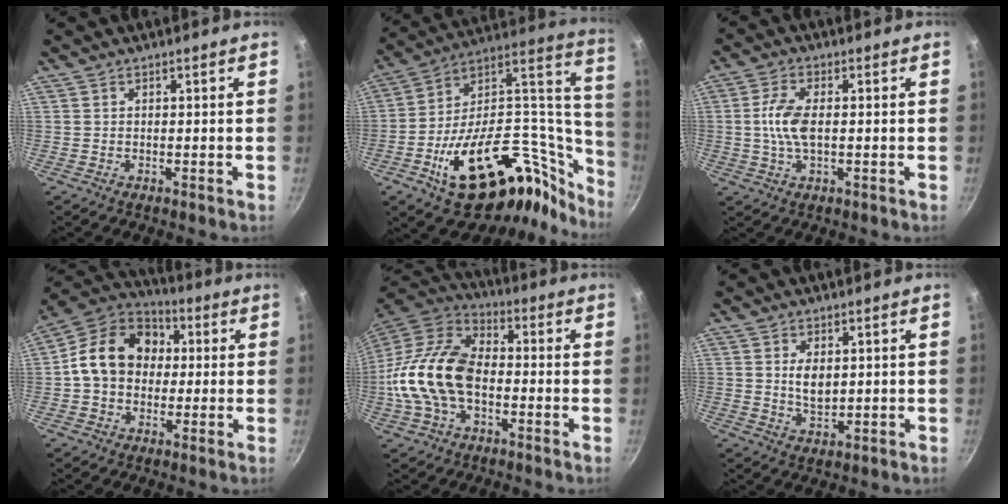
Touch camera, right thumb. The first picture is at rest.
{"total": 38.1, "force": [-16.1, 20.6, 27.7], "torque": [-0.353, 0.113, -0.235]}
{"total": 7.0, "force": [0.1, 3.4, 6.1], "torque": [-0.129, 0.008, -0.002]}
{"total": 16.2, "force": [1.3, 12.9, 9.6], "torque": [-0.128, 0.035, 0.005]}
{"total": 18.7, "force": [-2.7, 11.9, 14.2], "torque": [-0.253, 0.036, -0.065]}
{"total": 4.6, "force": [0.8, 2.9, 3.6], "torque": [-0.059, -0.009, 0.020]}